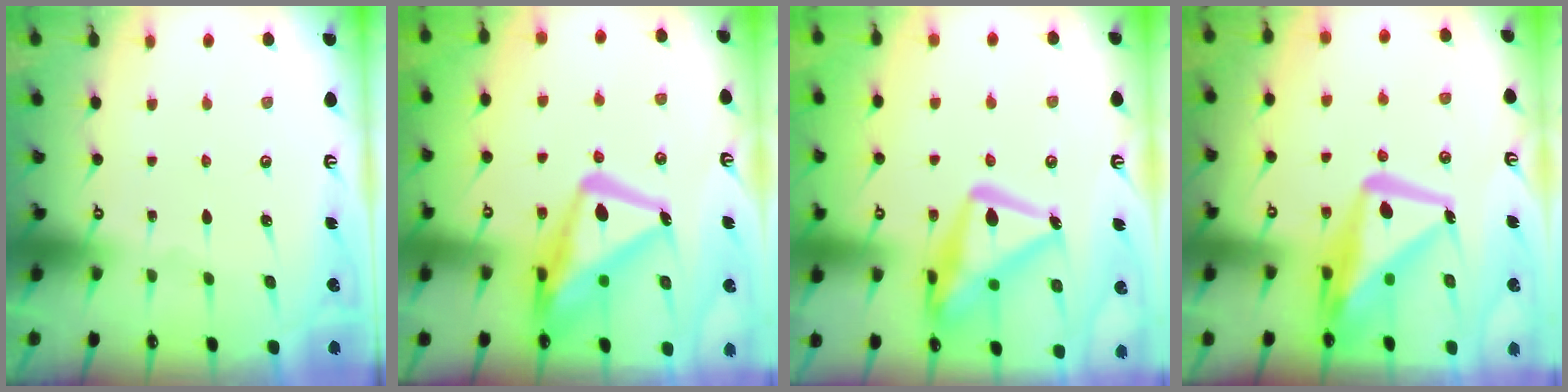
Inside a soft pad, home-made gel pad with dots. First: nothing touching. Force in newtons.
{"total": 18.3, "press": 18.3, "slide": 1.6}
{"total": 19.7, "press": 19.7, "slide": 1.8}
{"total": 15.7, "press": 15.6, "slide": 1.4}